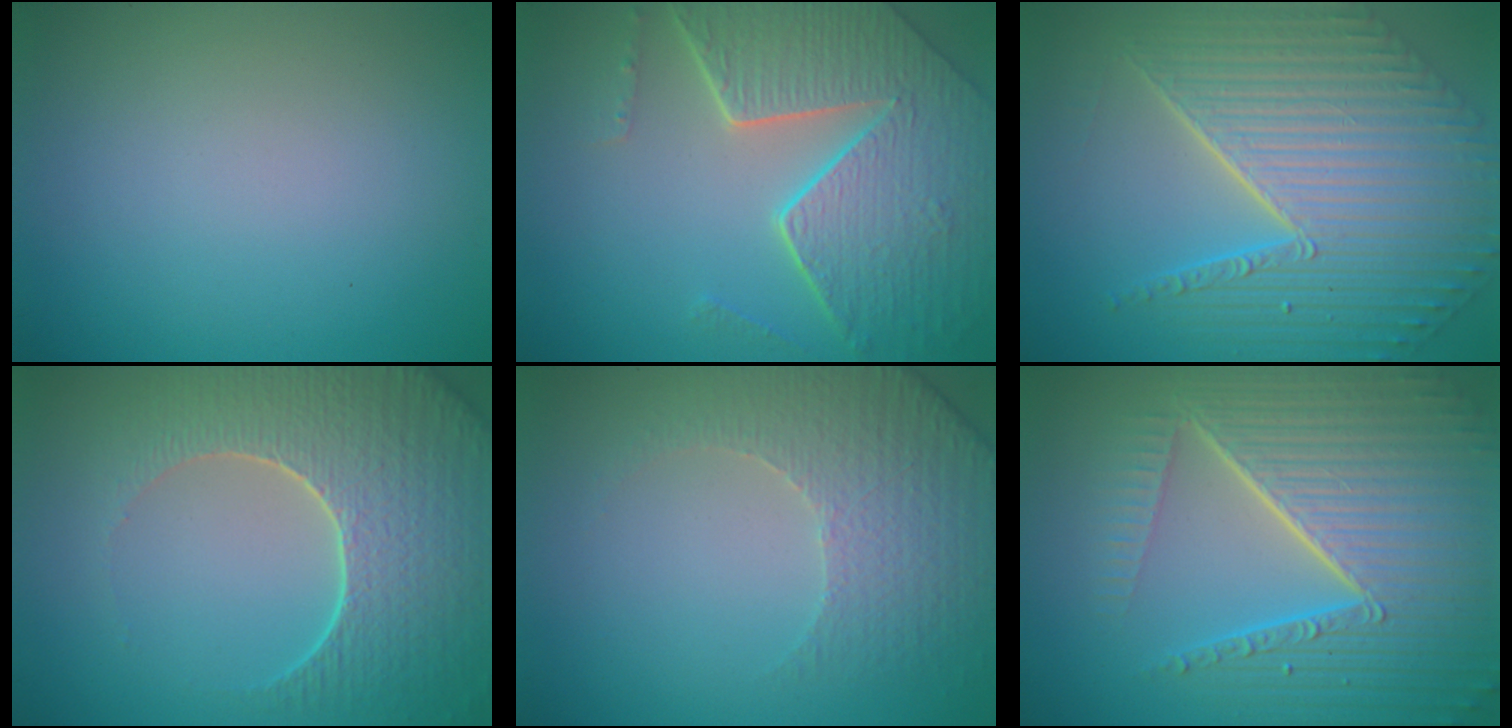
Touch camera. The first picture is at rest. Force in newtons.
{"total": 8.0, "press": 5.7, "slide": 5.6}
{"total": 10.1, "press": 7.3, "slide": 6.9}
{"total": 7.3, "press": 5.8, "slide": 4.5}
{"total": 4.7, "press": 3.6, "slide": 3.0}
{"total": 10.5, "press": 6.6, "slide": 8.2}